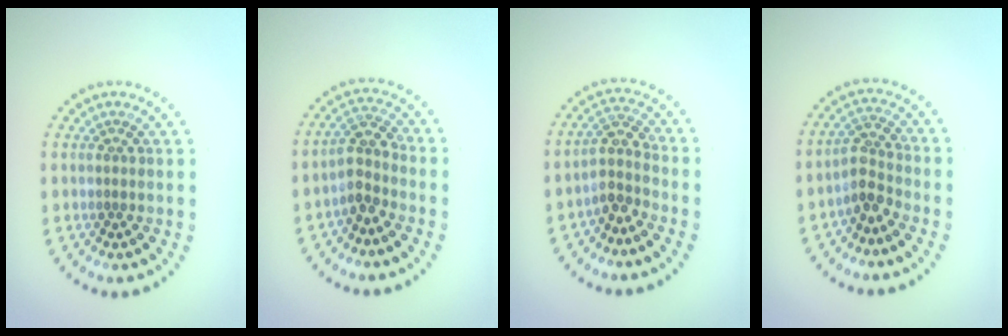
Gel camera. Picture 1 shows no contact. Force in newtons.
{"total": 2.7, "press": 2.1, "slide": 1.6}
{"total": 2.4, "press": 1.8, "slide": 1.5}
{"total": 2.4, "press": 1.9, "slide": 1.6}